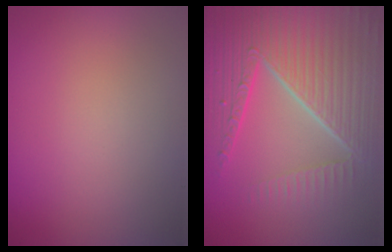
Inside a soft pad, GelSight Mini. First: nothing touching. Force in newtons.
{"total": 10.0, "press": 6.5, "slide": 7.6}